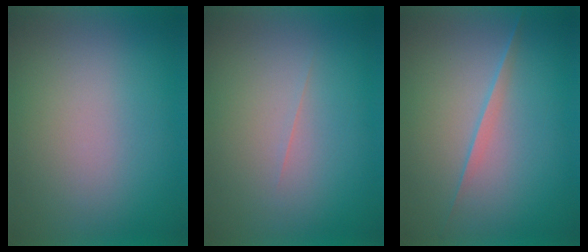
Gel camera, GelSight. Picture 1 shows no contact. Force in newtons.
{"total": 1.2}
{"total": 2.2}